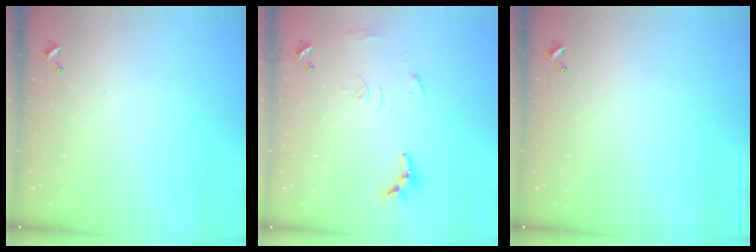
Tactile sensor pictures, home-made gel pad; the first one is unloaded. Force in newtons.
{"total": 10.1, "press": 10.0, "slide": 0.8}
{"total": 0.0}